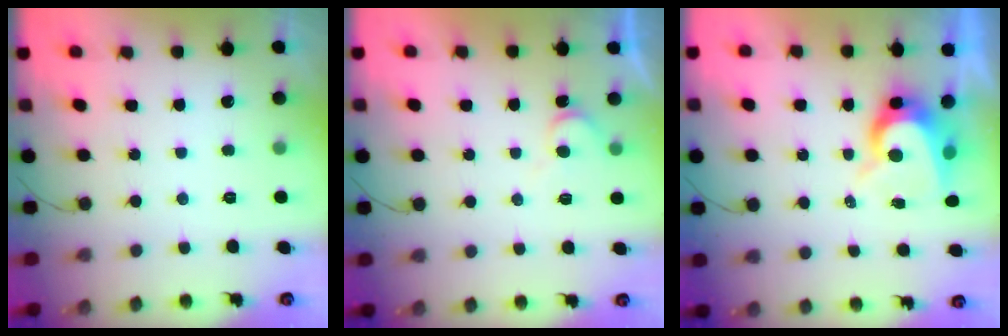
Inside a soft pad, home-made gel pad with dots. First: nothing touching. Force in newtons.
{"total": 6.7, "press": 6.6, "slide": 0.5}
{"total": 7.8, "press": 7.8, "slide": 0.5}